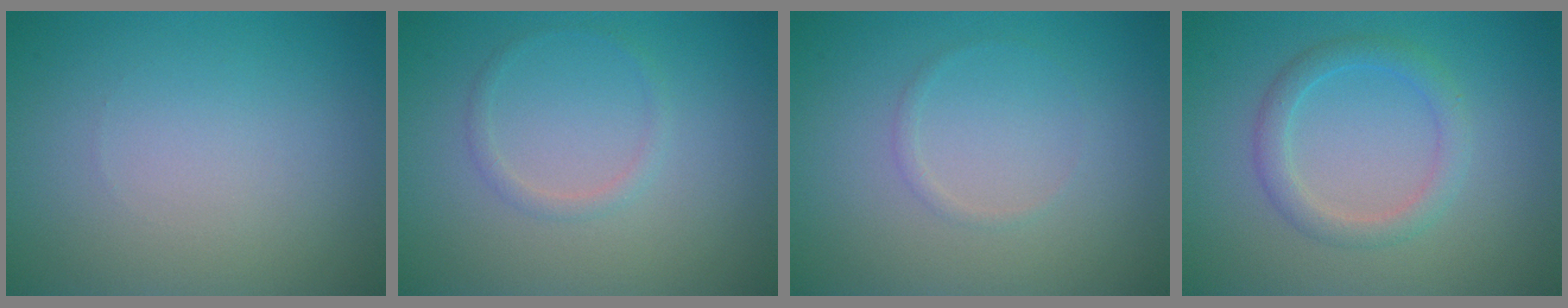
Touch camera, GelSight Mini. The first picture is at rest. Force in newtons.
{"total": 1.0, "press": 1.0, "slide": 0.1}
{"total": 0.6, "press": 0.6, "slide": 0.1}
{"total": 2.4, "press": 2.4, "slide": 0.1}